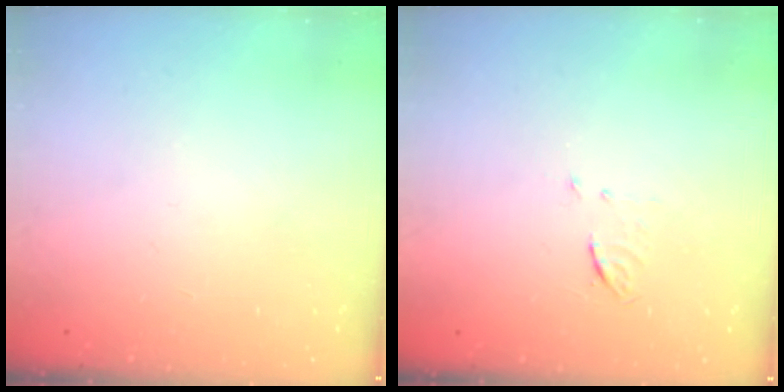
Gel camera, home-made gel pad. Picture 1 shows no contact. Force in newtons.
{"total": 3.9, "press": 3.6, "slide": 1.4}